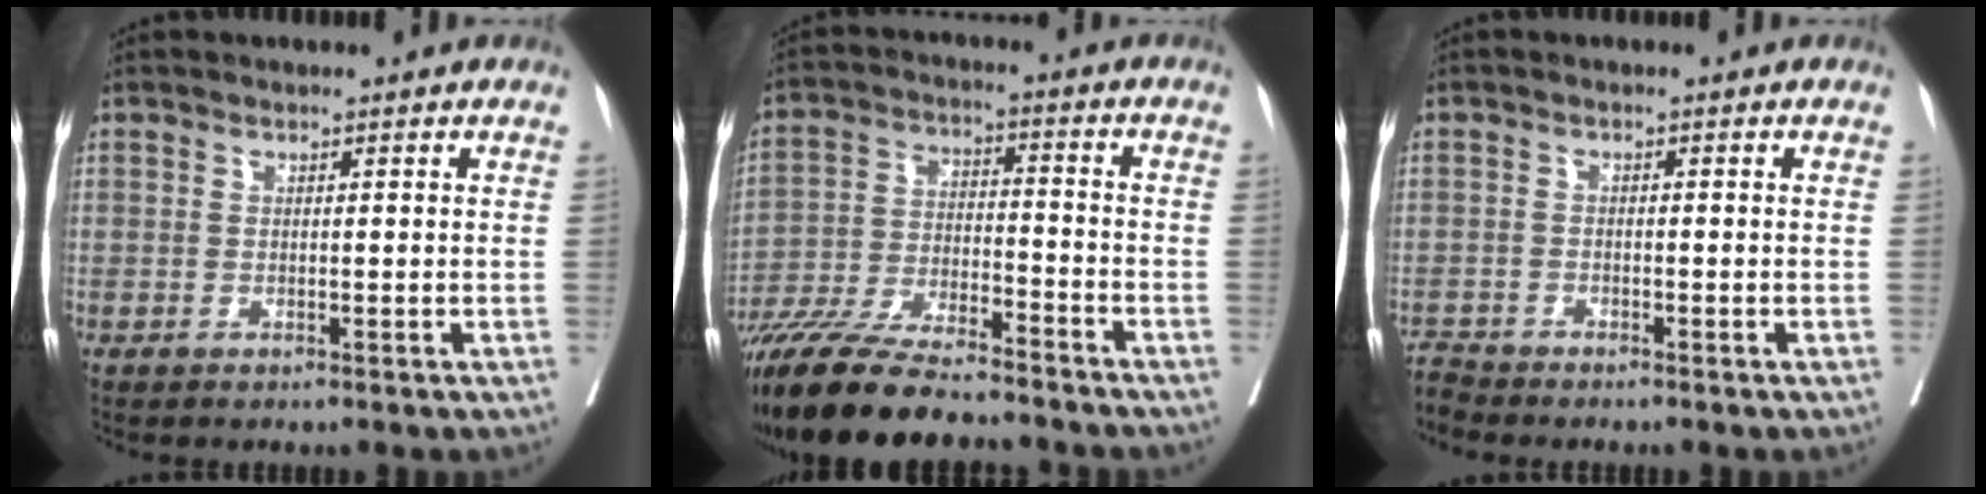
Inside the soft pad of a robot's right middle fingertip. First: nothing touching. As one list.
[{"total": 19.1, "force": [-16.5, 2.8, 9.4], "torque": [-0.194, -0.034, -0.282]}, {"total": 2.1, "force": [-2.1, -0.4, -0.5], "torque": [0.011, -0.013, -0.039]}]